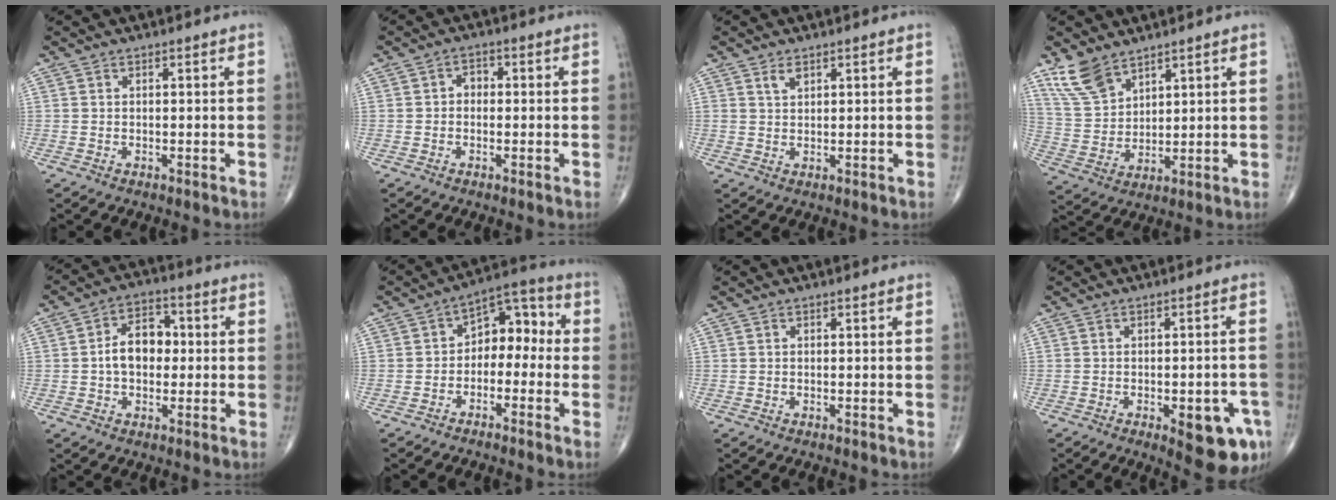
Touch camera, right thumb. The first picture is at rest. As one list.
[{"total": 2.3, "force": [-0.1, 1.9, 1.4], "torque": [-0.007, 0.013, -0.009]}, {"total": 2.0, "force": [1.2, 1.1, 1.1], "torque": [-0.017, -0.006, 0.026]}, {"total": 8.7, "force": [6.5, 4.4, 4.0], "torque": [-0.071, -0.026, 0.143]}, {"total": 8.7, "force": [0.1, 6.0, 6.4], "torque": [-0.083, 0.022, -0.007]}, {"total": 8.9, "force": [-1.4, 6.0, 6.4], "torque": [-0.054, 0.049, -0.040]}, {"total": 0.0}, {"total": 10.2, "force": [-4.1, 3.7, 8.6], "torque": [-0.079, 0.007, -0.042]}]